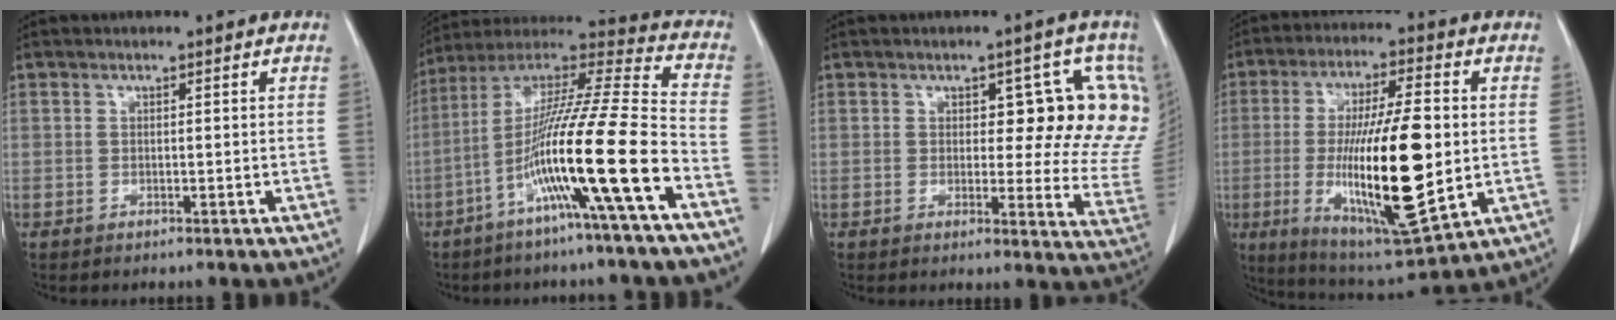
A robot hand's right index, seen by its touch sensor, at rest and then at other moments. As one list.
[{"total": 18.9, "force": [-7.7, -1.2, 17.2], "torque": [-0.315, -0.013, -0.144]}, {"total": 12.4, "force": [4.0, 5.1, 10.6], "torque": [-0.113, -0.001, 0.038]}, {"total": 21.3, "force": [-2.0, 4.3, 20.7], "torque": [-0.386, -0.016, -0.023]}]